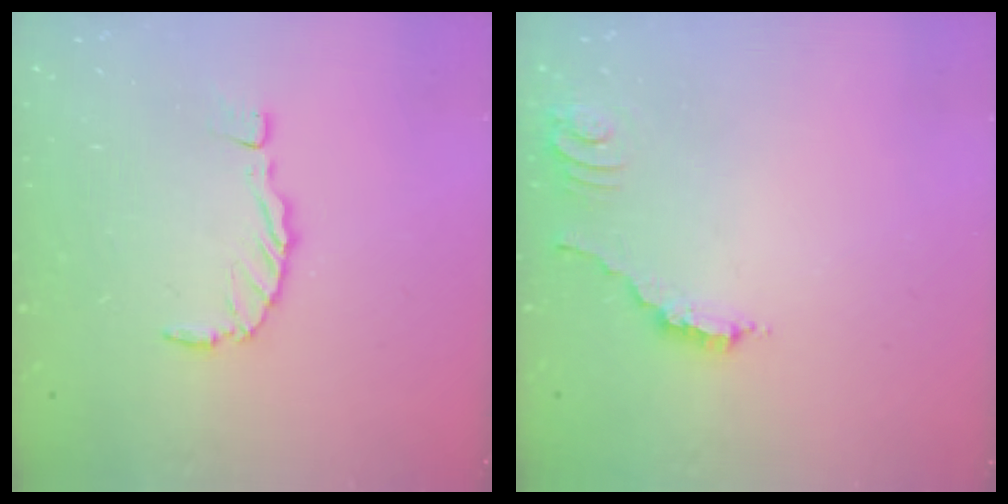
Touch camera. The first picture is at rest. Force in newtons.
{"total": 2.0, "press": 2.0, "slide": 0.3}